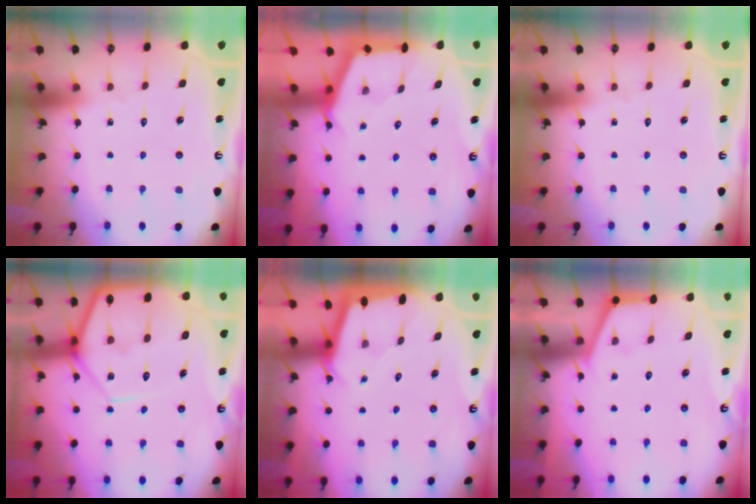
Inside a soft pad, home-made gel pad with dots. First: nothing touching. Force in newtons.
{"total": 2.0, "press": 2.0, "slide": 0.2}
{"total": 0.0}
{"total": 11.4, "press": 11.3, "slide": 0.7}
{"total": 2.1, "press": 2.1, "slide": 0.1}
{"total": 2.8, "press": 2.8, "slide": 0.4}